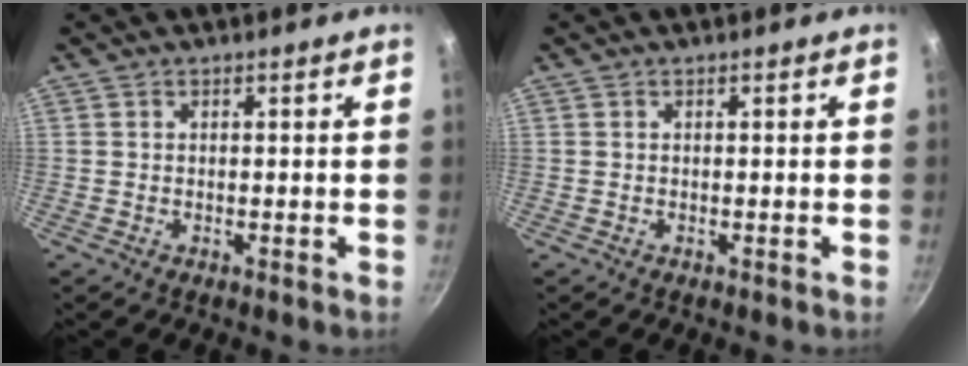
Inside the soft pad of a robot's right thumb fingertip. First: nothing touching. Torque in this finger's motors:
{"motor_torque": [-0.07, 0.07, -0.01, 0.01, 0.02]}